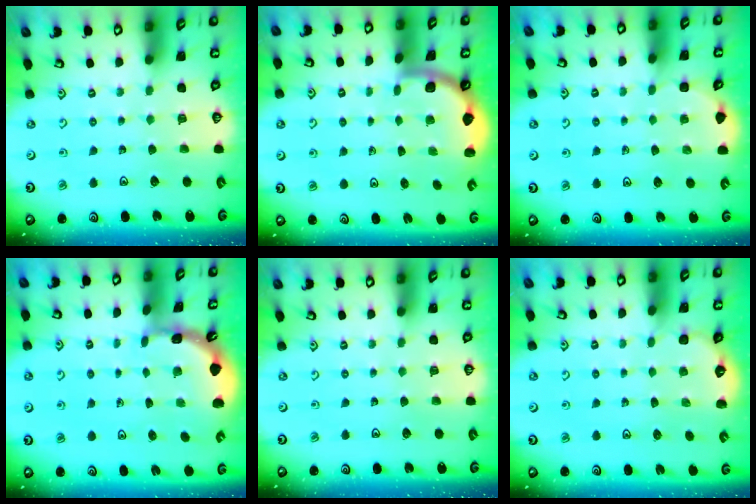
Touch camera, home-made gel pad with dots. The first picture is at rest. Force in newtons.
{"total": 1.7, "press": 1.7, "slide": 0.0}
{"total": 1.8, "press": 1.8, "slide": 0.1}
{"total": 1.7, "press": 1.7, "slide": 0.1}
{"total": 0.0}
{"total": 1.9, "press": 0.5, "slide": 1.9}